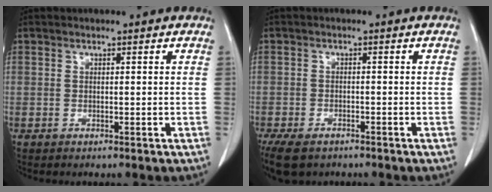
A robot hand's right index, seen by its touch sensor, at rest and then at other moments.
{"total": 8.1, "force": [-5.7, 4.2, 3.9], "torque": [-0.086, -0.012, -0.086]}